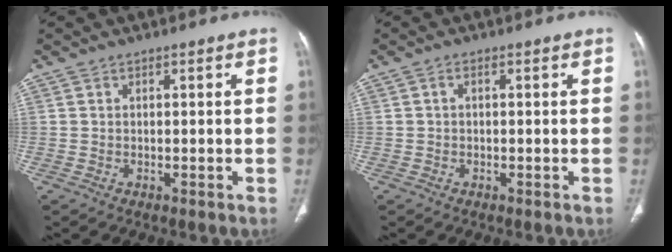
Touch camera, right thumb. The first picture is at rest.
{"total": 0.7, "force": [-0.1, 0.3, 0.6], "torque": [-0.010, 0.001, -0.005]}